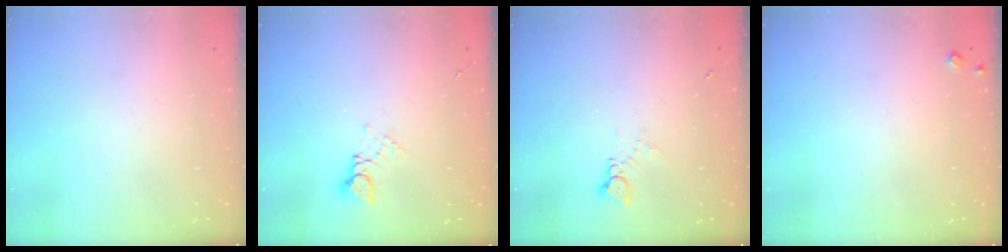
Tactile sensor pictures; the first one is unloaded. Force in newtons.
{"total": 2.9, "press": 2.9, "slide": 0.4}
{"total": 2.4, "press": 2.3, "slide": 0.3}
{"total": 3.2, "press": 3.2, "slide": 0.5}